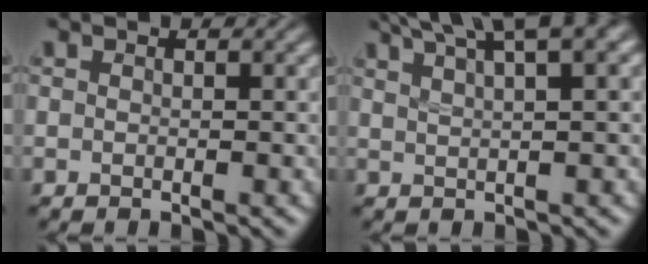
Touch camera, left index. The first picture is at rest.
{"total": 7.7, "force": [5.4, 1.7, 5.2], "torque": [-0.063, 0.029, 0.058]}